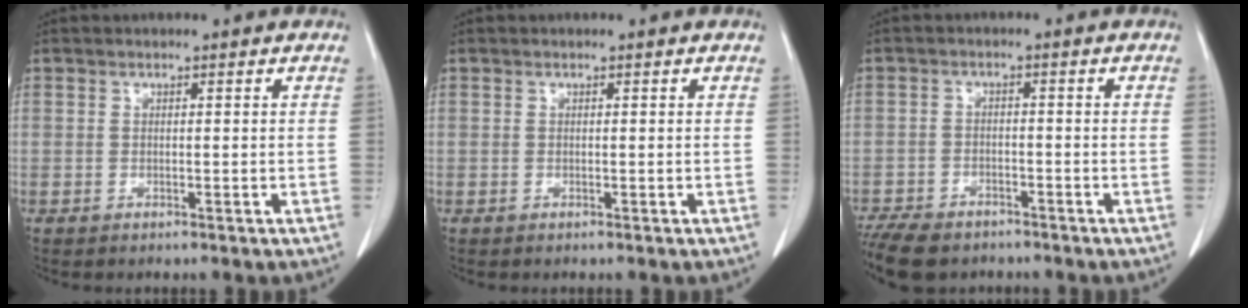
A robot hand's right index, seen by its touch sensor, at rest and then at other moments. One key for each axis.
{"total": 0.0}
{"total": 9.3, "fx": -7.4, "fy": 4.2, "fz": 3.9, "tx": -0.073, "ty": -0.011, "tz": -0.116}